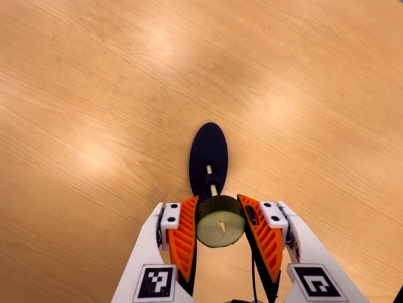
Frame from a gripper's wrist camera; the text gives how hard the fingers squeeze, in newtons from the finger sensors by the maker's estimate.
{"total": 11.8, "left": 12.9, "right": 10.8}